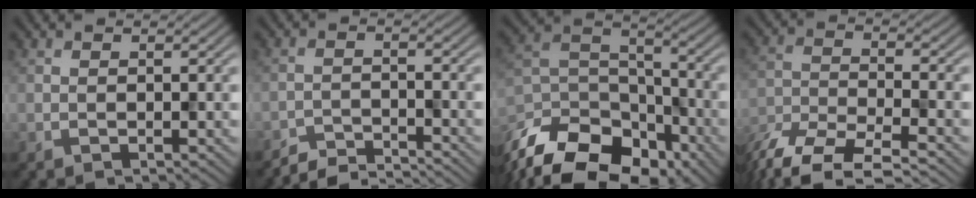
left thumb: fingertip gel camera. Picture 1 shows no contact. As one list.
[{"total": 4.1, "force": [-4.0, 0.3, 0.9], "torque": [-0.015, 0.003, -0.076]}, {"total": 17.1, "force": [-12.8, 8.4, 7.6], "torque": [-0.192, -0.042, -0.204]}, {"total": 8.3, "force": [-6.8, 2.3, 4.3], "torque": [-0.101, -0.013, -0.136]}]